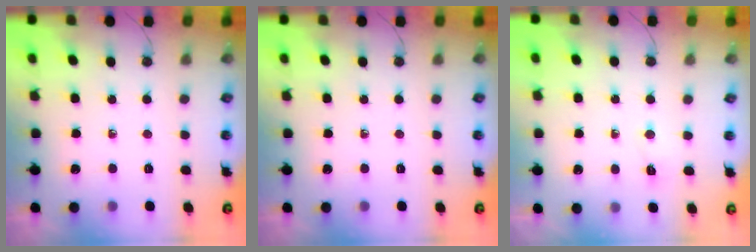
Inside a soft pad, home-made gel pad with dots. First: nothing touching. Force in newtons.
{"total": 0.0}
{"total": 2.8, "press": 2.7, "slide": 0.5}